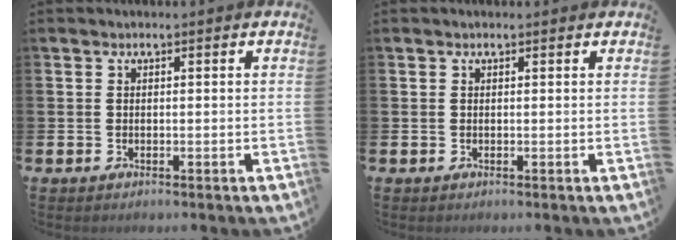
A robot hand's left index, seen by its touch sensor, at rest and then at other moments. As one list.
[{"total": 0.0}]